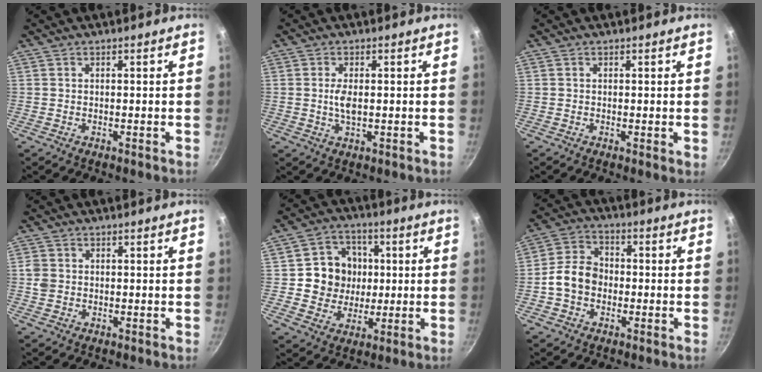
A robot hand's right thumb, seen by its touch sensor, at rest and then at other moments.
{"total": 3.2, "force": [0.1, 1.4, 2.9], "torque": [-0.059, -0.001, 0.002]}
{"total": 0.7, "force": [0.0, 0.1, 0.6], "torque": [-0.009, -0.004, -0.003]}
{"total": 2.7, "force": [-0.1, 2.4, 1.2], "torque": [-0.017, 0.005, -0.003]}
{"total": 11.0, "force": [0.9, 10.2, 4.0], "torque": [-0.025, 0.008, 0.011]}
{"total": 8.0, "force": [-1.6, 6.3, 4.6], "torque": [-0.058, 0.027, -0.043]}